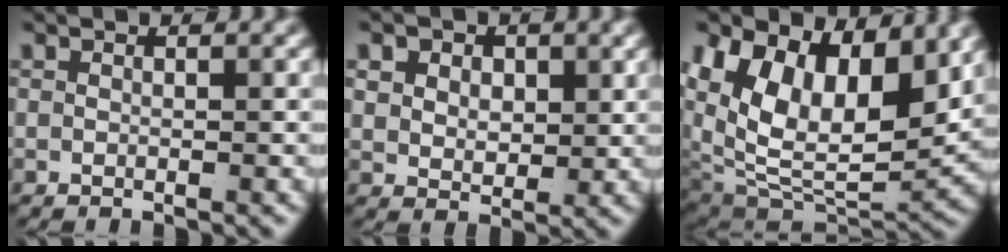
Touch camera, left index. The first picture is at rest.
{"total": 3.8, "force": [1.1, 2.8, 2.2], "torque": [-0.046, -0.022, 0.034]}
{"total": 14.6, "force": [1.3, 9.9, 10.6], "torque": [-0.198, -0.048, 0.044]}